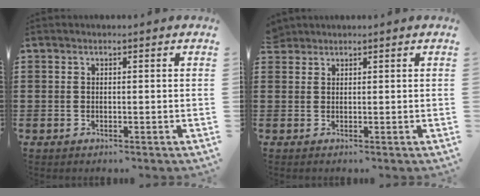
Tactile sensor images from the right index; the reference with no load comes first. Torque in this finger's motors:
{"motor_torque": [0.22, 0.96, -0.04, -0.01]}